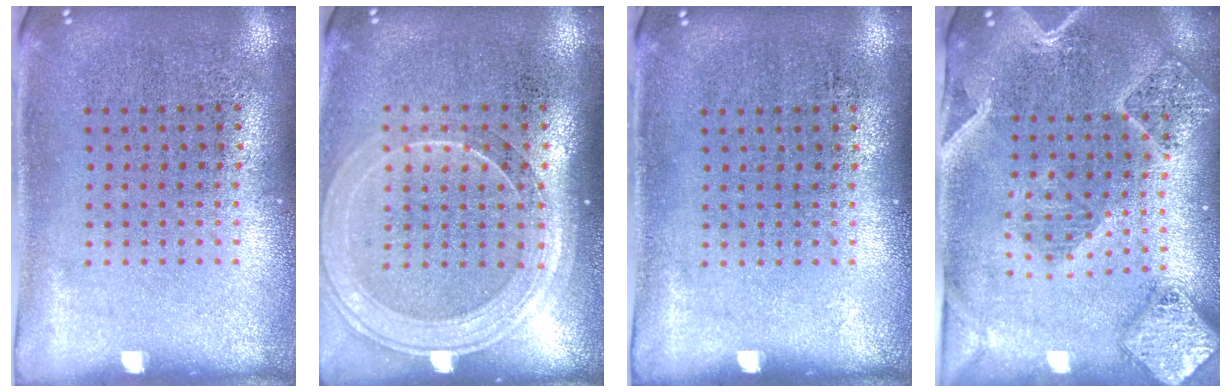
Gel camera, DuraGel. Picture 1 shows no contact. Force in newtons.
{"total": 1.7, "press": 1.5, "slide": 0.6}
{"total": 0.0}
{"total": 2.7, "press": 2.4, "slide": 1.2}